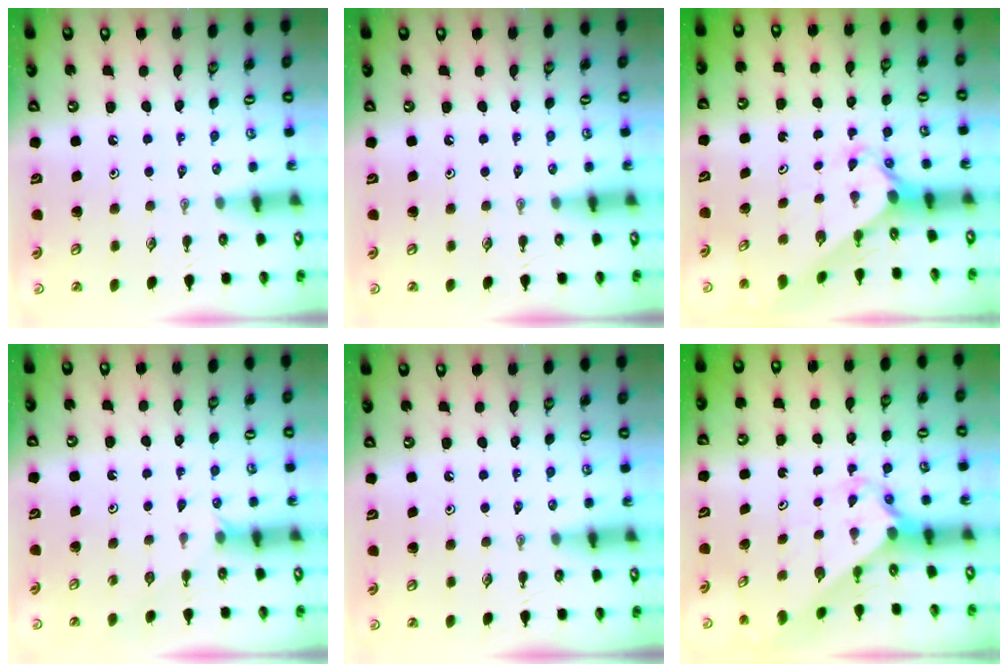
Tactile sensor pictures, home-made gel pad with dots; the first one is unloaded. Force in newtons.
{"total": 0.0}
{"total": 2.4, "press": 2.4, "slide": 0.2}
{"total": 2.6, "press": 2.6, "slide": 0.3}
{"total": 0.0}
{"total": 2.0, "press": 2.0, "slide": 0.2}